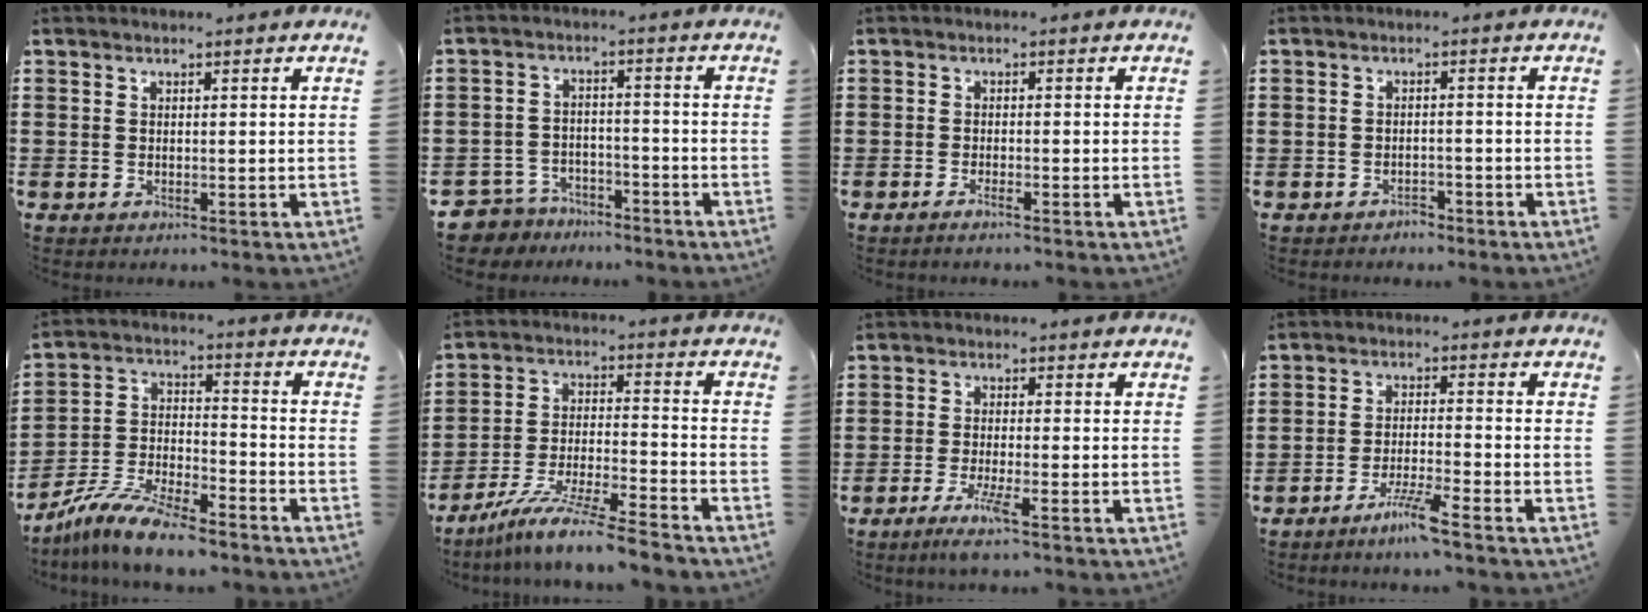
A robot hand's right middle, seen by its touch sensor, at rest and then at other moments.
{"total": 4.6, "force": [-4.4, 1.3, 0.1], "torque": [-0.022, 0.002, -0.097]}
{"total": 1.1, "force": [-0.7, 0.0, 0.8], "torque": [-0.013, -0.004, -0.013]}
{"total": 1.6, "force": [-1.6, 0.4, 0.0], "torque": [-0.006, 0.004, -0.036]}
{"total": 9.4, "force": [-8.5, 1.3, 3.9], "torque": [-0.082, 0.016, -0.166]}
{"total": 9.5, "force": [-8.4, -0.3, 4.5], "torque": [-0.086, 0.002, -0.164]}
{"total": 3.6, "force": [-2.1, 0.0, 2.9], "torque": [-0.062, -0.014, -0.039]}
{"total": 4.7, "force": [-3.6, -0.3, 2.9], "torque": [-0.061, -0.009, -0.068]}